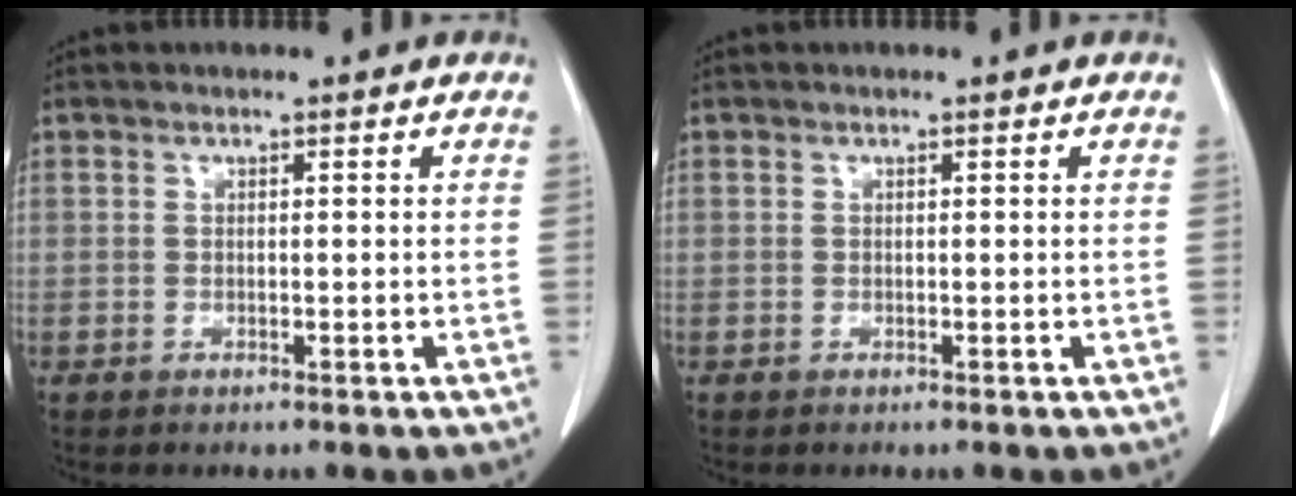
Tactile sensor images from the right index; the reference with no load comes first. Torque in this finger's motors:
{"motor_torque": [0.00, 0.00, 0.00, 0.00]}